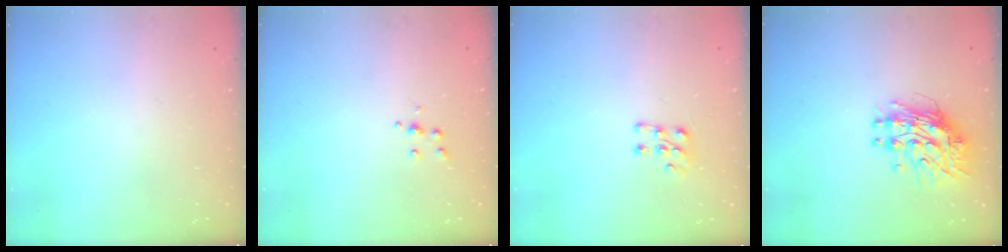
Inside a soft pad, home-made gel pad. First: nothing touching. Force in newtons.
{"total": 3.6, "press": 3.6, "slide": 0.3}
{"total": 6.3, "press": 6.1, "slide": 1.6}
{"total": 11.4, "press": 11.3, "slide": 1.0}